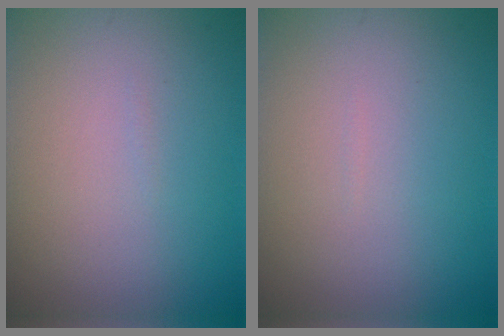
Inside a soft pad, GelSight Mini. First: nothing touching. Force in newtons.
{"total": 0.0}